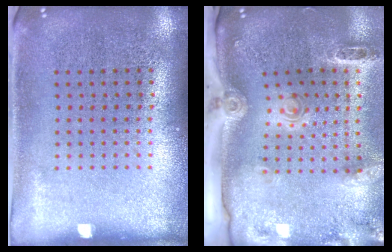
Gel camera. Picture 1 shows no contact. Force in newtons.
{"total": 3.0, "press": 2.1, "slide": 2.2}